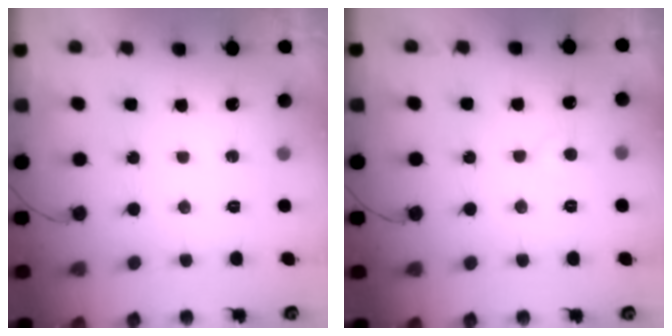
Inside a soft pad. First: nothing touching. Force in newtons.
{"total": 3.8, "press": 3.8, "slide": 0.5}